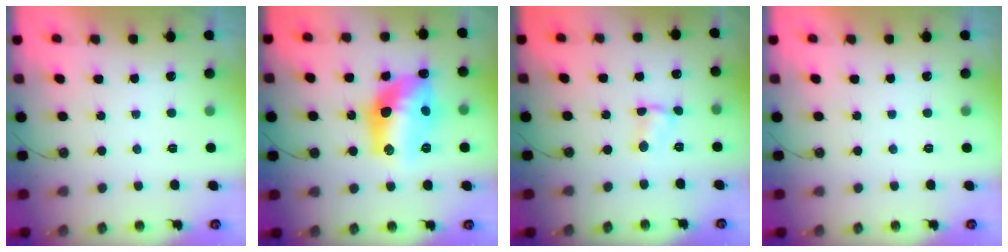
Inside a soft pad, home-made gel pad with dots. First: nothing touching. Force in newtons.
{"total": 18.9, "press": 18.4, "slide": 4.2}
{"total": 1.5, "press": 1.4, "slide": 0.2}
{"total": 0.0}